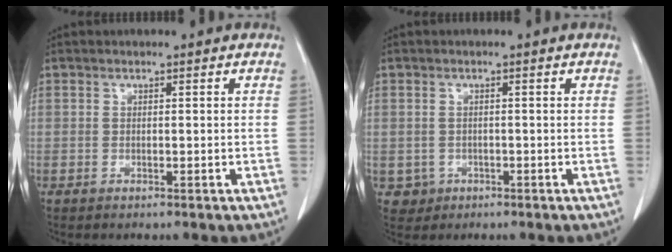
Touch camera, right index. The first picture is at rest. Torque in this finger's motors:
{"motor_torque": [-0.23, 0.13, -0.77, -0.16]}